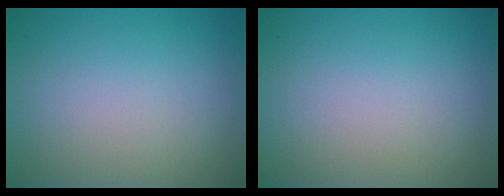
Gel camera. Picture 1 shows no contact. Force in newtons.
{"total": 0.0}